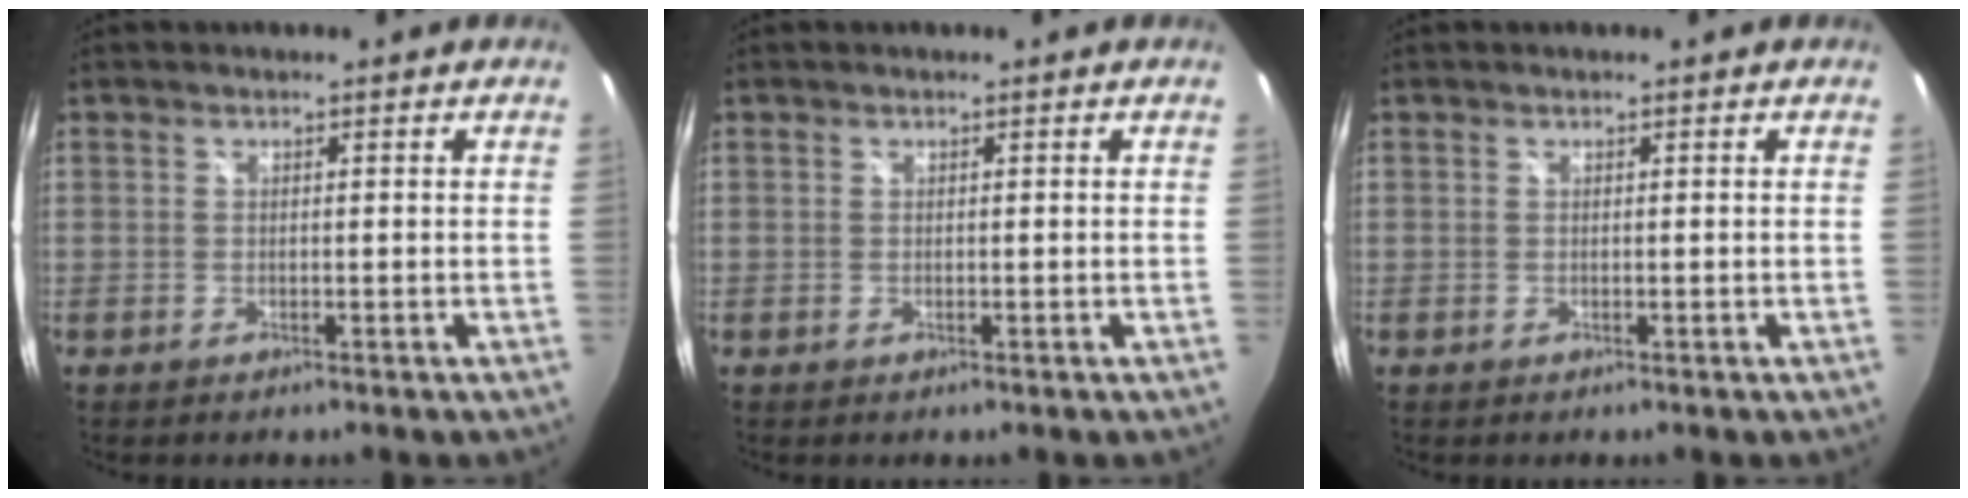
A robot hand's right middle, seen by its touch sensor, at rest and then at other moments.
{"total": 0.0}
{"total": 0.0}